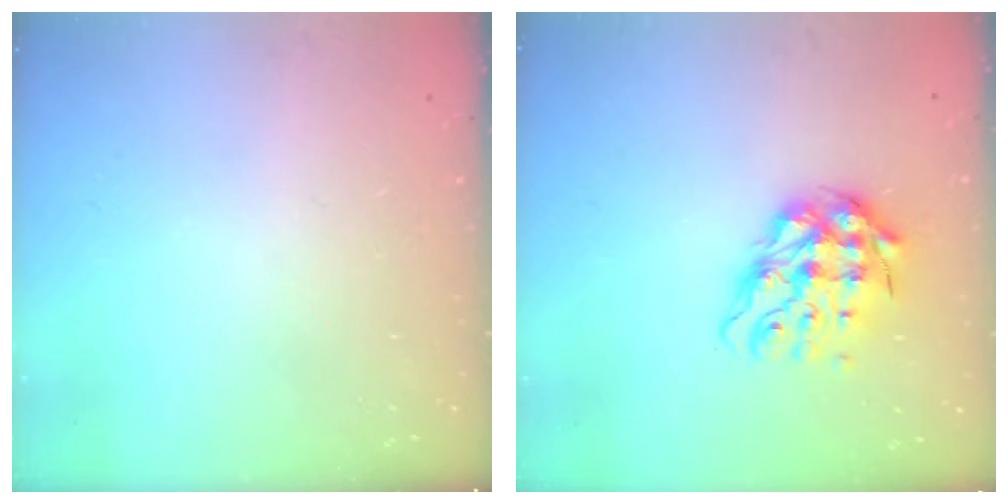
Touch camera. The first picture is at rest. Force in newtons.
{"total": 11.7, "press": 11.5, "slide": 1.9}